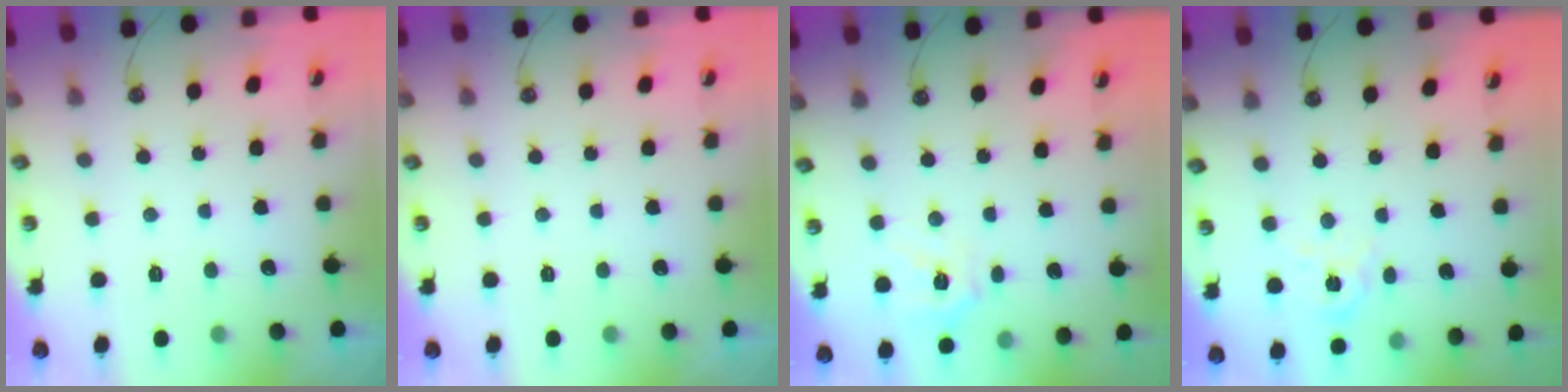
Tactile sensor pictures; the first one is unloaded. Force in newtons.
{"total": 0.0}
{"total": 11.1, "press": 11.0, "slide": 1.5}
{"total": 4.1, "press": 4.1, "slide": 0.6}